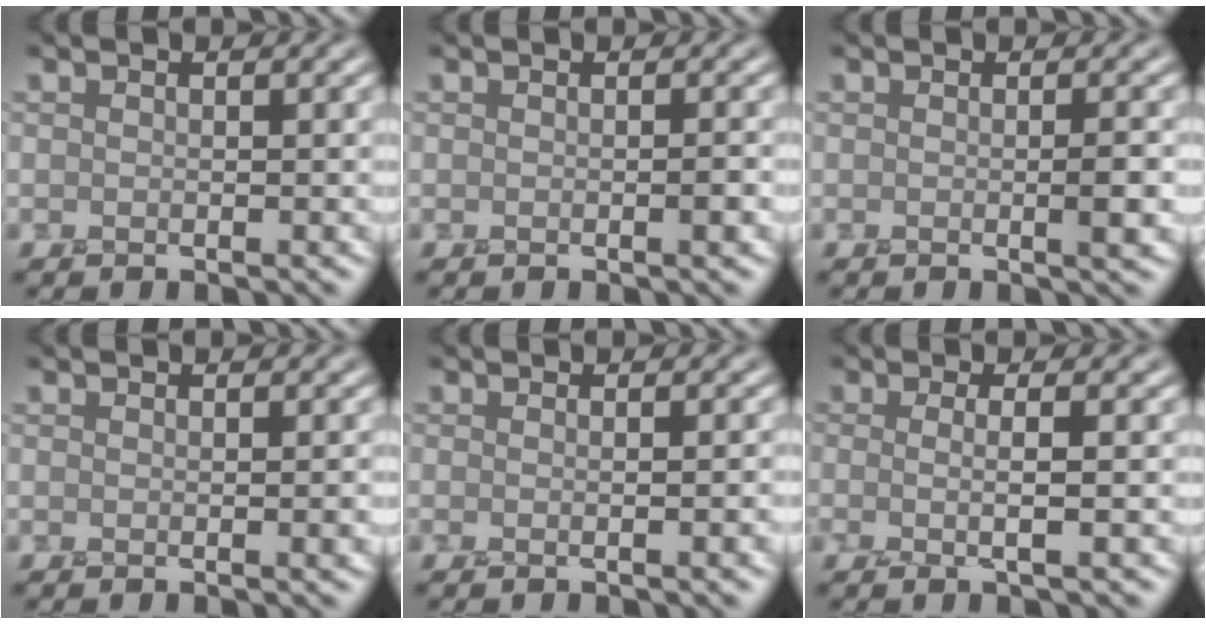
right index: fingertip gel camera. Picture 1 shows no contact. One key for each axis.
{"total": 0.9, "fx": -0.2, "fy": 0.1, "fz": 0.8, "tx": -0.011, "ty": -0.005, "tz": -0.002}
{"total": 1.7, "fx": -0.3, "fy": 0.2, "fz": 1.6, "tx": -0.025, "ty": -0.006, "tz": -0.003}
{"total": 1.0, "fx": 0.0, "fy": 0.2, "fz": 0.9, "tx": -0.011, "ty": -0.002, "tz": 0.000}
{"total": 2.4, "fx": -0.3, "fy": 0.8, "fz": 2.2, "tx": -0.010, "ty": -0.001, "tz": -0.007}
{"total": 2.4, "fx": -0.3, "fy": 0.6, "fz": 2.3, "tx": -0.036, "ty": -0.008, "tz": -0.012}